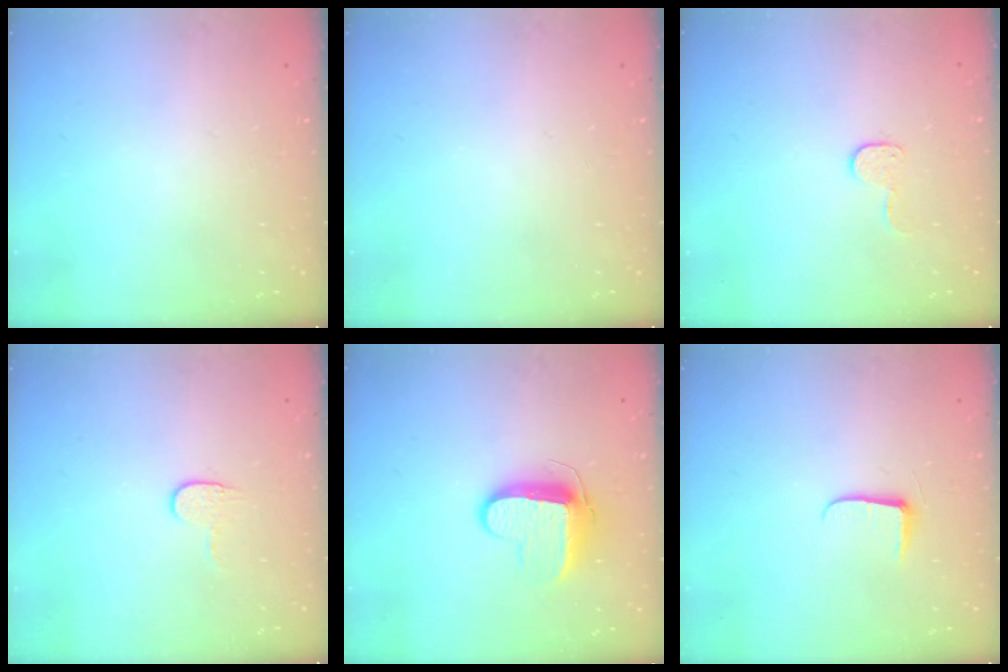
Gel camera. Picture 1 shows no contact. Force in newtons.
{"total": 0.0}
{"total": 6.4, "press": 6.4, "slide": 0.4}
{"total": 4.5, "press": 4.5, "slide": 0.4}
{"total": 9.4, "press": 9.4, "slide": 0.7}
{"total": 5.8, "press": 5.8, "slide": 0.9}